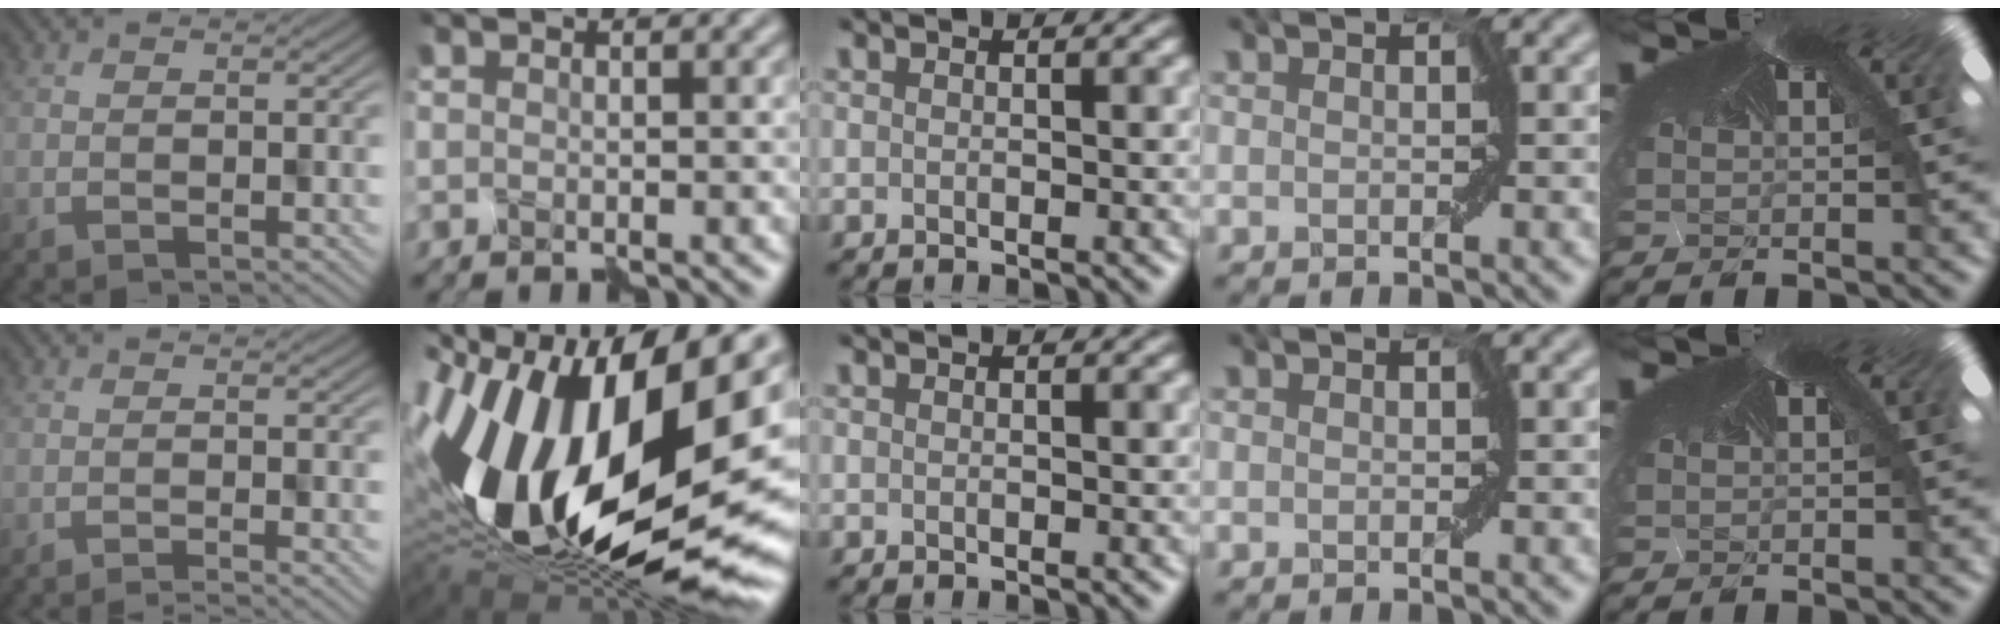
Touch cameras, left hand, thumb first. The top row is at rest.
{"thumb": {"total": 1.8, "force": [-1.5, -0.1, 1.0], "torque": [-0.012, 0.009, -0.031]}, "index": {"total": 20.2, "force": [-2.8, 10.0, 17.3], "torque": [-0.358, -0.043, -0.036]}}